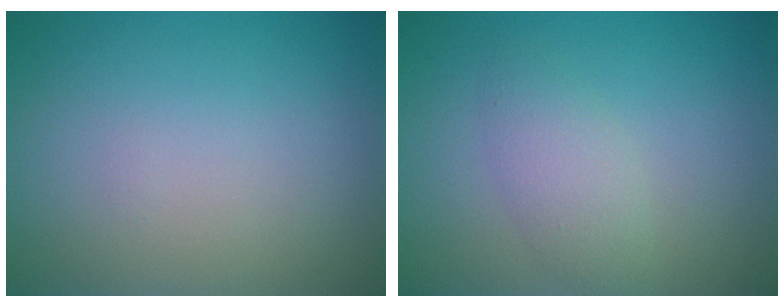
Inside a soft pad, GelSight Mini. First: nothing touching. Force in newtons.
{"total": 2.4, "press": 2.4, "slide": 0.1}